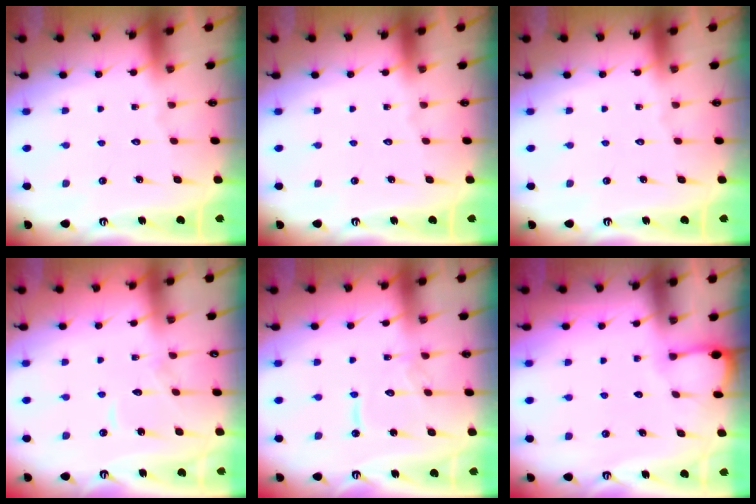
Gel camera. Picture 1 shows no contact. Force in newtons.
{"total": 0.0}
{"total": 0.0}
{"total": 6.7, "press": 6.6, "slide": 0.5}
{"total": 8.9, "press": 8.9, "slide": 0.6}
{"total": 2.2, "press": 2.2, "slide": 0.4}